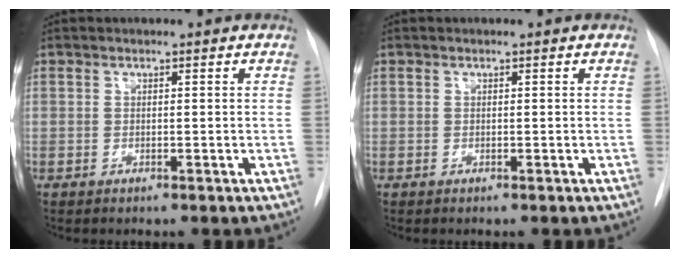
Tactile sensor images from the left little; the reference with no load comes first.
{"total": 0.0}